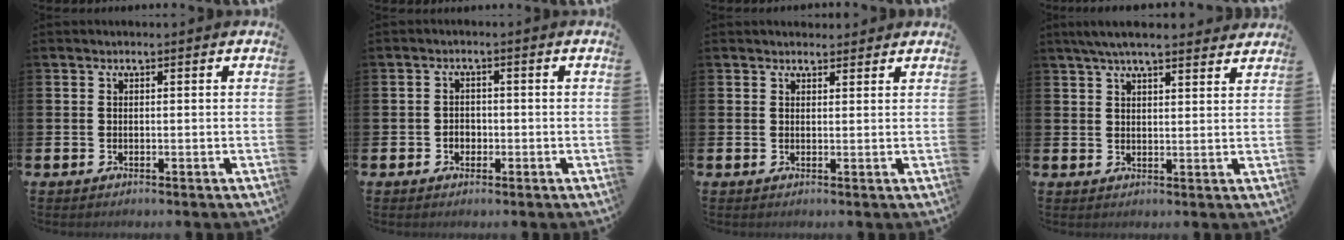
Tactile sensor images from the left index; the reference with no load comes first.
{"total": 1.8, "force": [-0.6, 1.6, 0.7], "torque": [0.000, -0.001, -0.019]}
{"total": 1.9, "force": [1.8, 0.6, -0.1], "torque": [0.013, -0.005, 0.031]}
{"total": 5.4, "force": [4.8, 1.0, 2.2], "torque": [-0.046, -0.010, 0.086]}